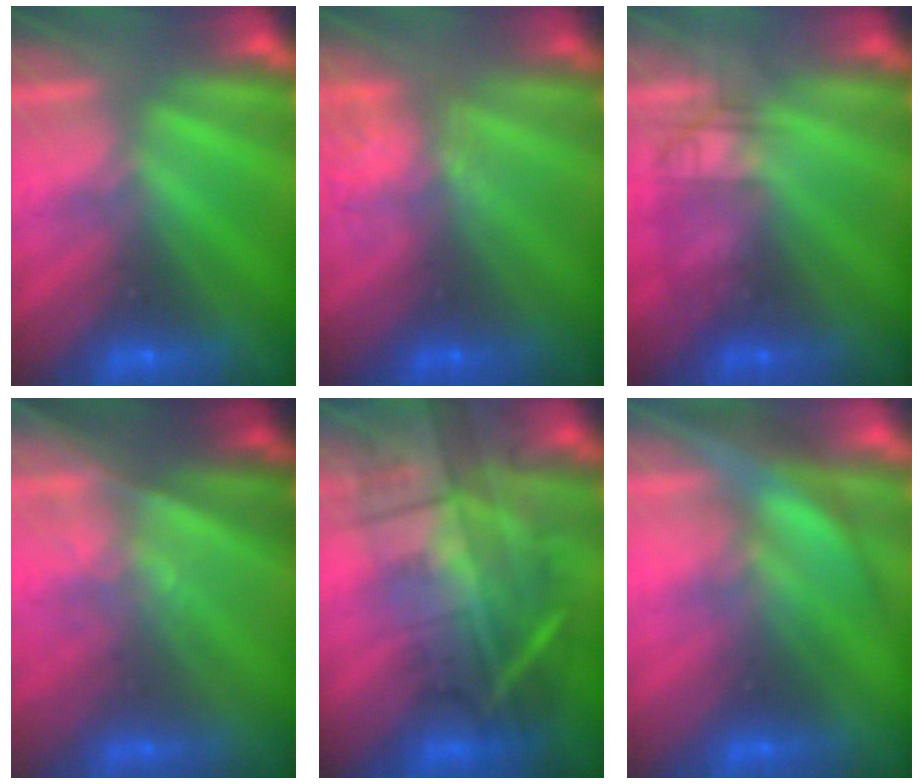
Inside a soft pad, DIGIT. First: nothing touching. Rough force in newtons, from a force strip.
{"total": 4.5}
{"total": 2.2}
{"total": 1.4}
{"total": 7.0}
{"total": 3.5}